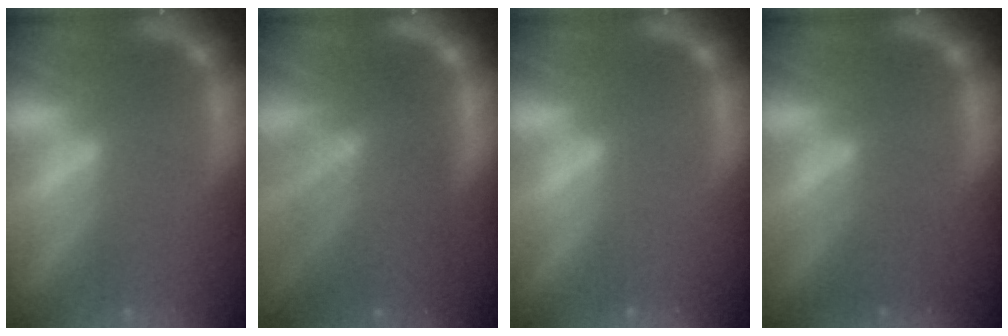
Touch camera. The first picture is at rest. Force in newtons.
{"total": 8.6}
{"total": 0.0}
{"total": 2.0}